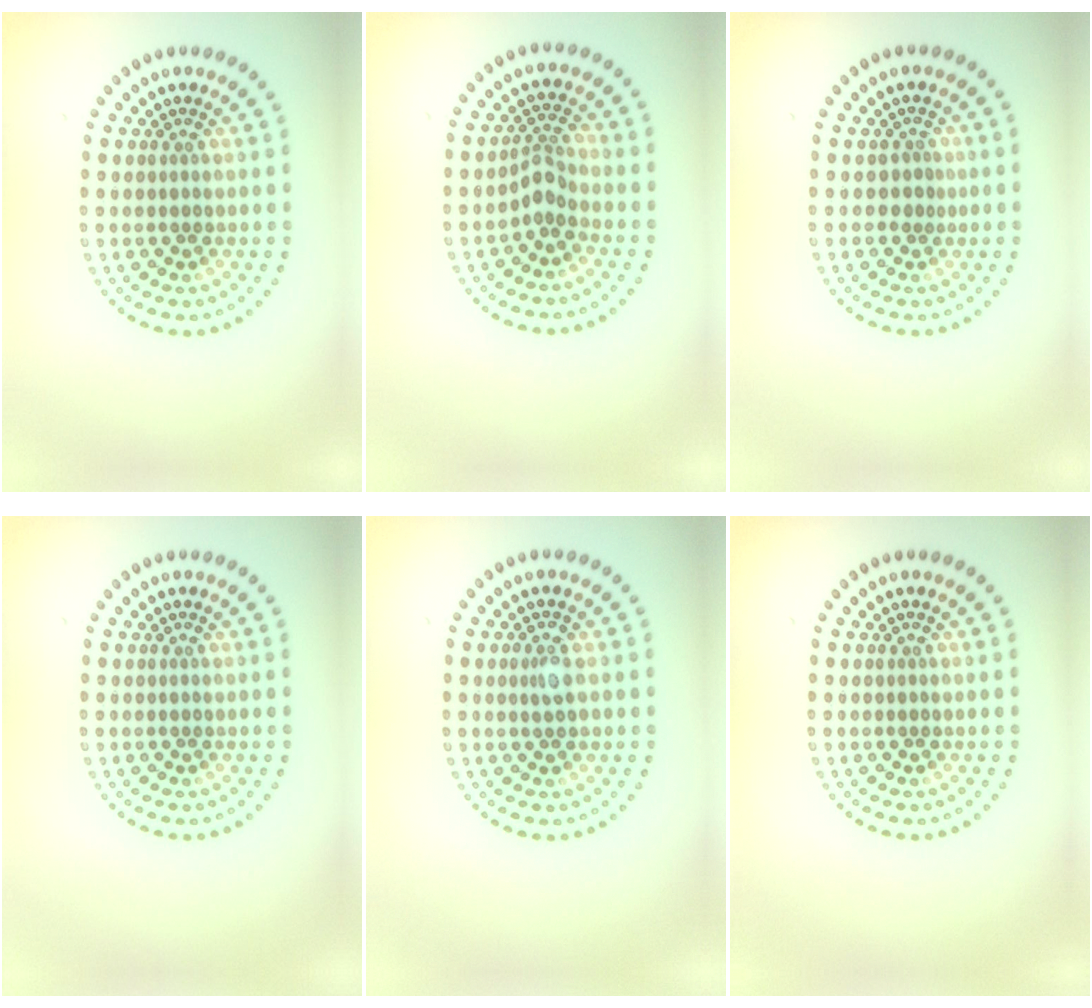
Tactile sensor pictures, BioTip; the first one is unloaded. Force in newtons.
{"total": 2.0, "press": 1.5, "slide": 1.3}
{"total": 0.9, "press": 0.5, "slide": 0.8}
{"total": 0.0}
{"total": 1.3, "press": 1.3, "slide": 0.0}
{"total": 0.0}